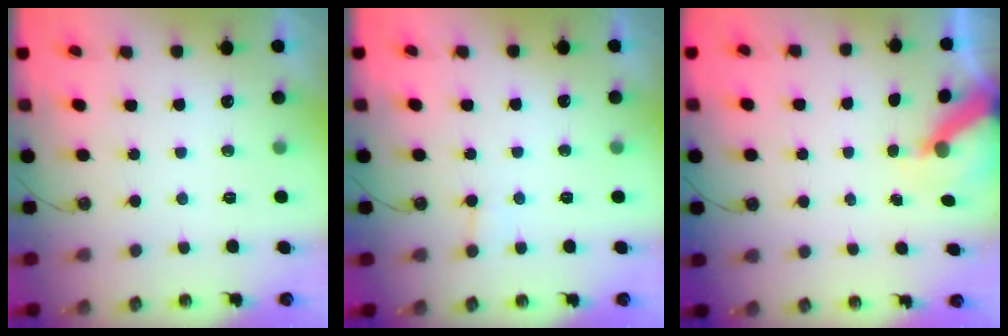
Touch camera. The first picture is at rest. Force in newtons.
{"total": 4.9, "press": 4.8, "slide": 0.4}
{"total": 5.9, "press": 5.9, "slide": 0.6}